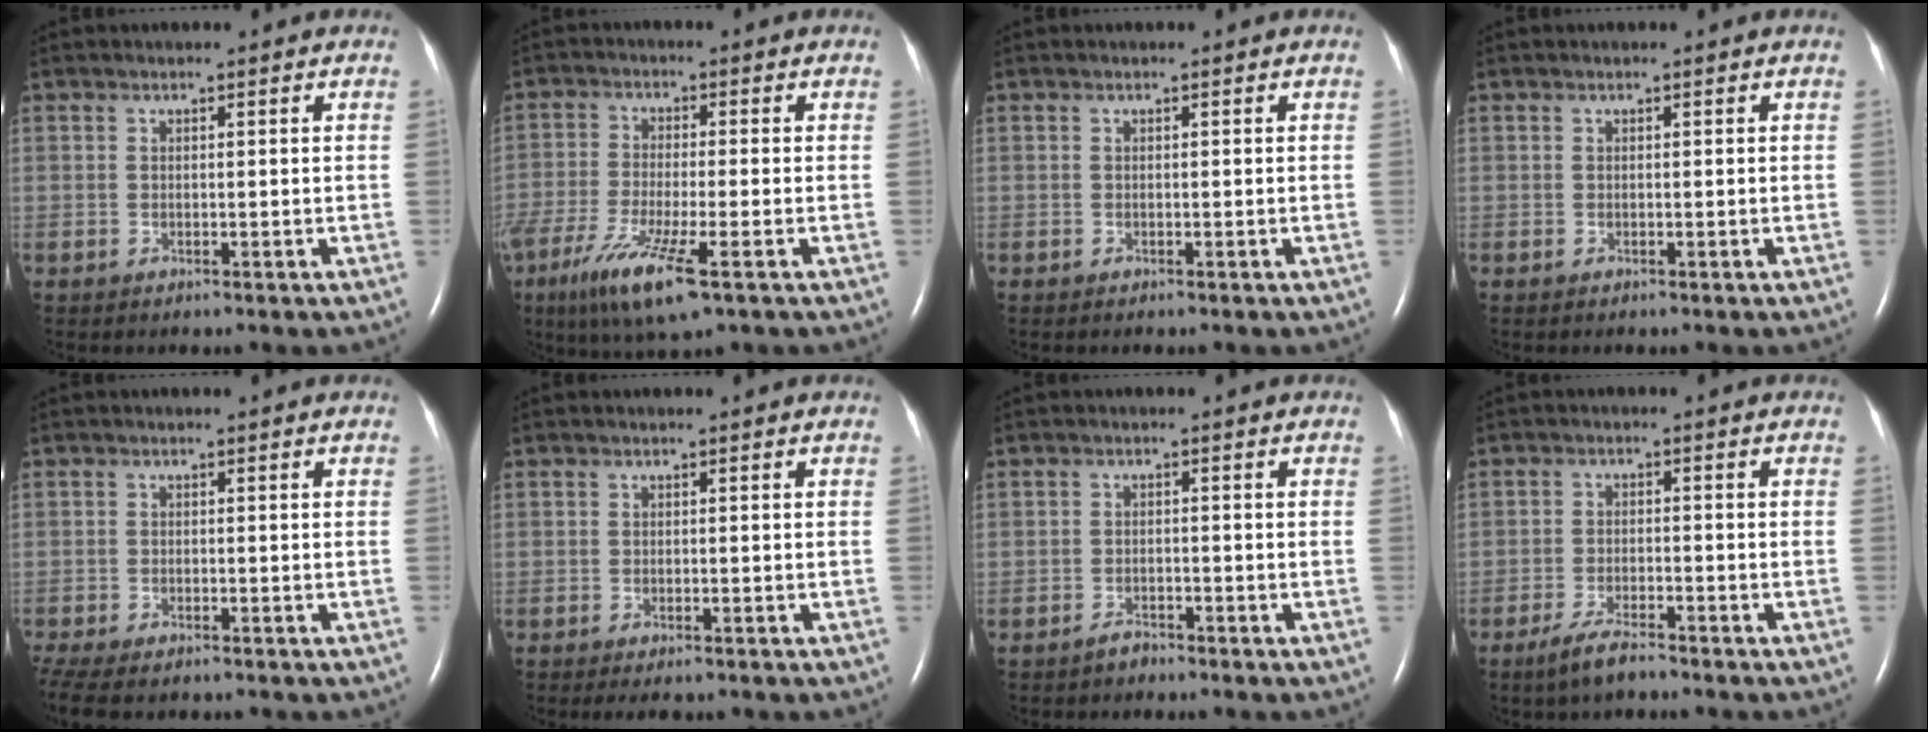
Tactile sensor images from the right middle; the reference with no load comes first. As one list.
[{"total": 10.0, "force": [-5.3, 1.1, 8.4], "torque": [-0.170, -0.030, -0.093]}, {"total": 0.0}, {"total": 0.0}, {"total": 9.8, "force": [-7.5, 3.8, 5.0], "torque": [-0.120, -0.012, -0.107]}, {"total": 2.0, "force": [-1.6, 0.5, 1.1], "torque": [-0.017, -0.005, -0.019]}, {"total": 1.6, "force": [-1.4, 0.5, 0.3], "torque": [-0.011, -0.002, -0.024]}, {"total": 4.4, "force": [-3.5, 0.6, 2.5], "torque": [-0.063, -0.009, -0.066]}]